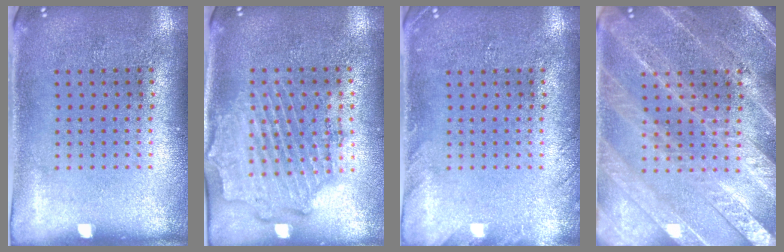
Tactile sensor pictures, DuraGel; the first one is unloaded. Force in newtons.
{"total": 1.9, "press": 1.7, "slide": 0.8}
{"total": 1.2, "press": 1.2, "slide": 0.1}
{"total": 3.1, "press": 3.1, "slide": 0.4}